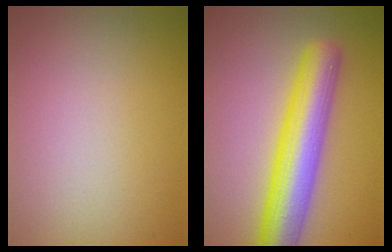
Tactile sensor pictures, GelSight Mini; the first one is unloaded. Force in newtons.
{"total": 7.9, "press": 7.9, "slide": 0.3}